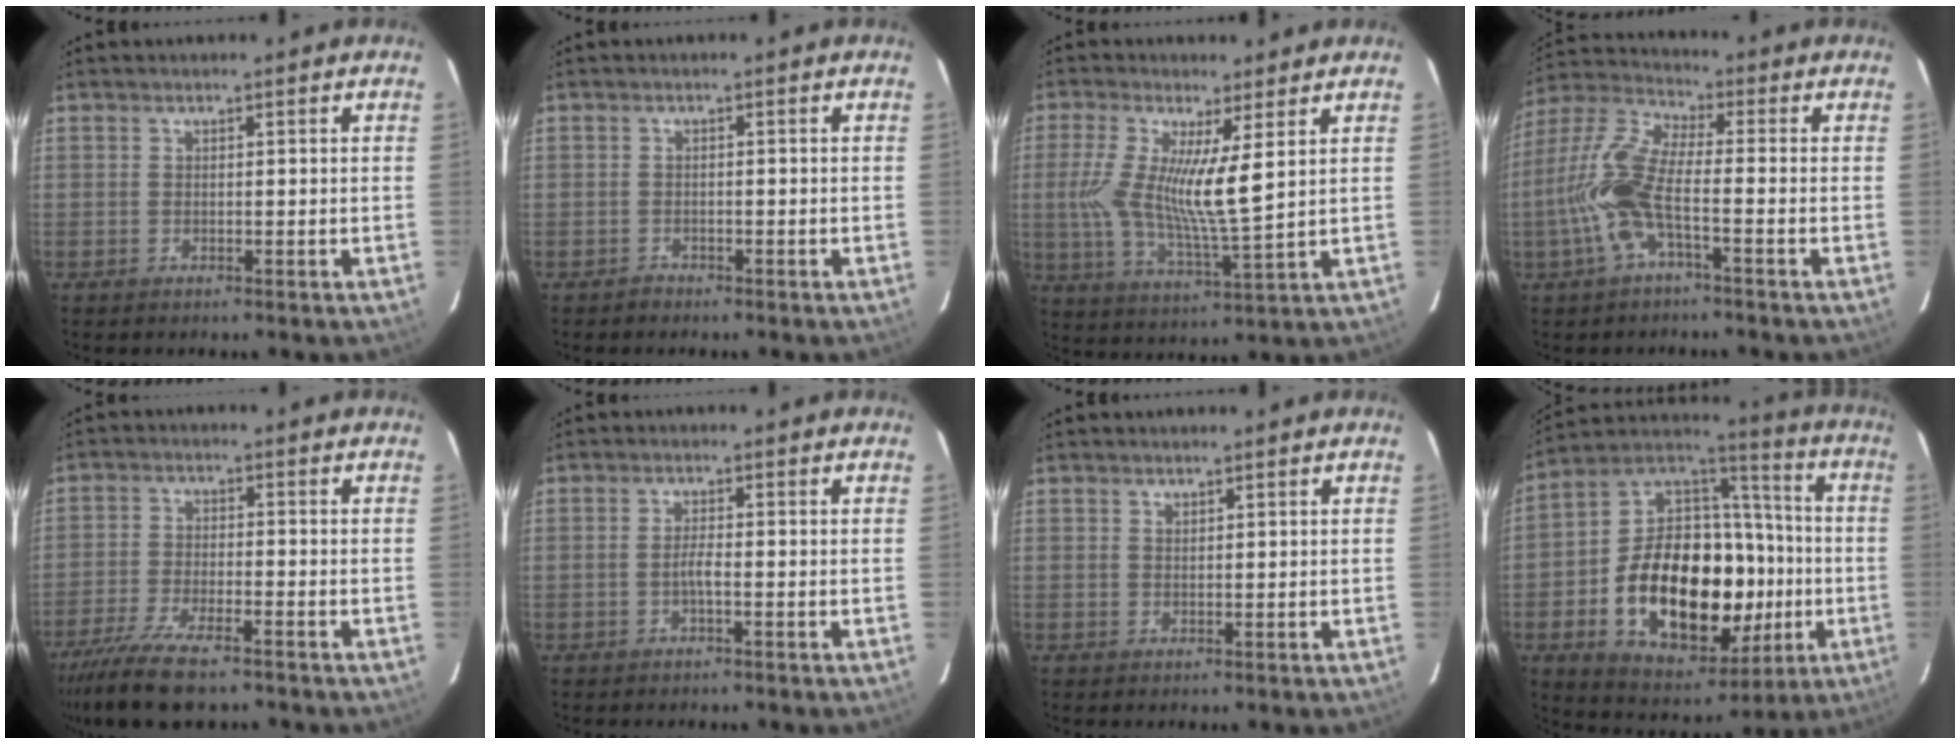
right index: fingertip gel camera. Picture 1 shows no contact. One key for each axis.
{"total": 0.9, "fx": -0.8, "fy": 0.2, "fz": -0.4, "tx": 0.007, "ty": 0.005, "tz": -0.015}
{"total": 11.5, "fx": 2.4, "fy": 1.7, "fz": 11.1, "tx": -0.220, "ty": -0.015, "tz": 0.044}
{"total": 11.0, "fx": -3.3, "fy": 2.9, "fz": 10.1, "tx": -0.233, "ty": 0.005, "tz": -0.068}
{"total": 12.9, "fx": -10.0, "fy": 3.1, "fz": 7.6, "tx": -0.178, "ty": -0.042, "tz": -0.185}
{"total": 1.7, "fx": -0.7, "fy": 0.1, "fz": 1.5, "tx": -0.030, "ty": 0.002, "tz": -0.015}
{"total": 0.7, "fx": 0.6, "fy": 0.3, "fz": 0.1, "tx": -0.002, "ty": 0.000, "tz": 0.012}
{"total": 28.1, "fx": -6.0, "fy": 17.4, "fz": 21.3, "tx": -0.397, "ty": 0.040, "tz": -0.075}